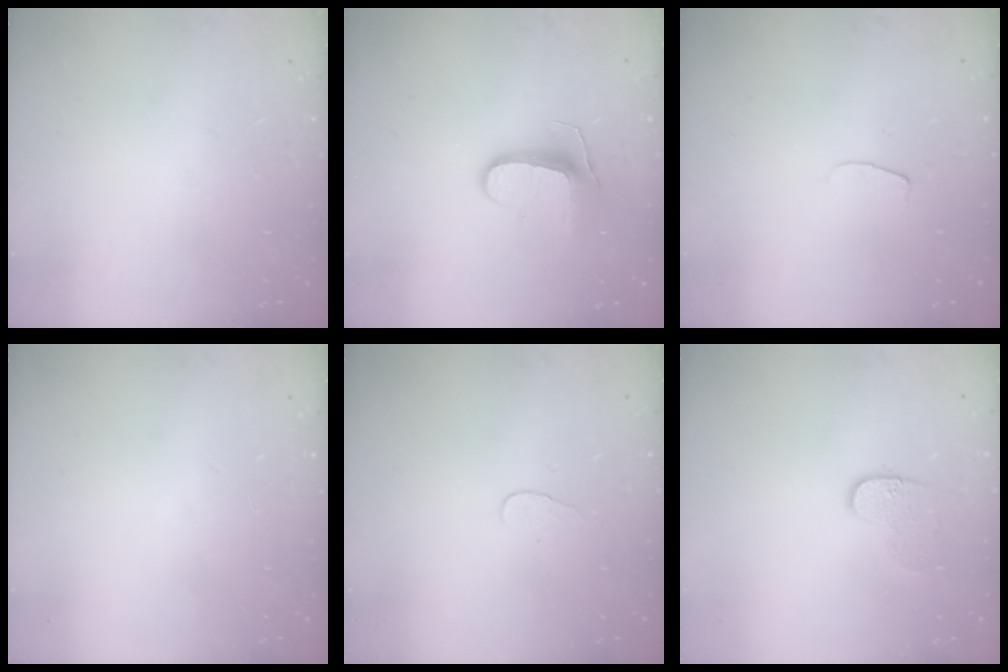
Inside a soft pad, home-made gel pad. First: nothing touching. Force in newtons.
{"total": 9.8, "press": 9.7, "slide": 0.9}
{"total": 4.3, "press": 4.3, "slide": 0.4}
{"total": 0.0}
{"total": 3.1, "press": 3.1, "slide": 0.3}
{"total": 6.2, "press": 6.2, "slide": 0.3}